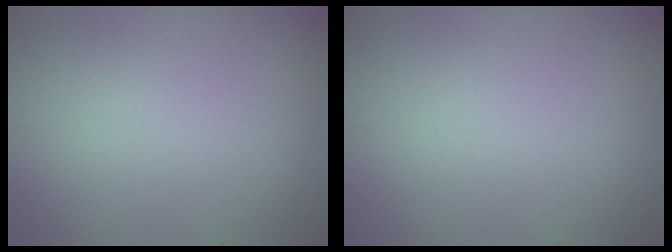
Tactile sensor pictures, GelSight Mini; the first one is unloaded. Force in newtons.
{"total": 0.0}